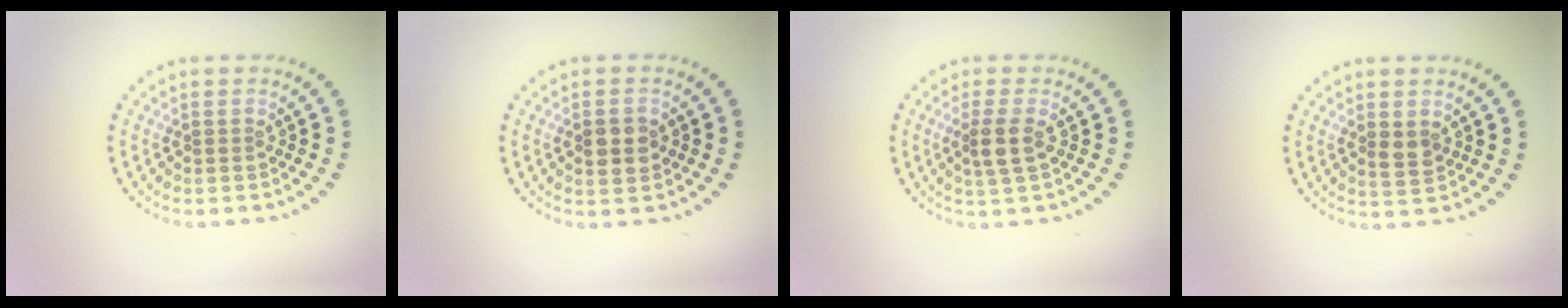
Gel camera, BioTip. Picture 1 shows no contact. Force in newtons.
{"total": 2.8, "press": 2.8, "slide": 0.1}
{"total": 2.4, "press": 2.1, "slide": 1.2}
{"total": 1.8, "press": 1.8, "slide": 0.3}